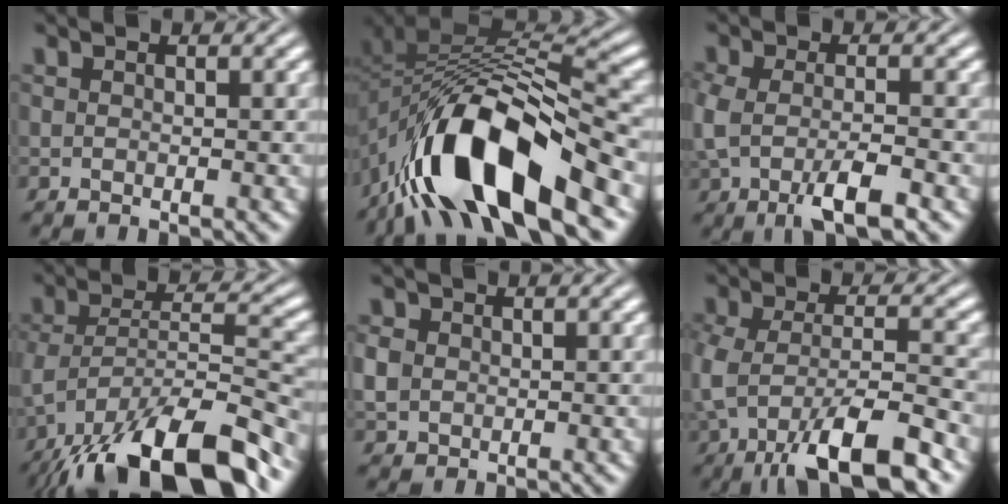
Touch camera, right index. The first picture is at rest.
{"total": 12.2, "force": [-3.8, 6.5, 9.7], "torque": [-0.186, -0.031, -0.054]}
{"total": 3.9, "force": [-0.6, 1.4, 3.6], "torque": [-0.079, -0.019, 0.001]}
{"total": 10.7, "force": [-5.4, 5.2, 7.7], "torque": [-0.148, -0.043, -0.063]}
{"total": 1.5, "force": [0.8, 1.2, 0.3], "torque": [-0.017, -0.006, 0.019]}
{"total": 7.1, "force": [-2.7, 2.9, 5.9], "torque": [-0.119, -0.033, -0.025]}